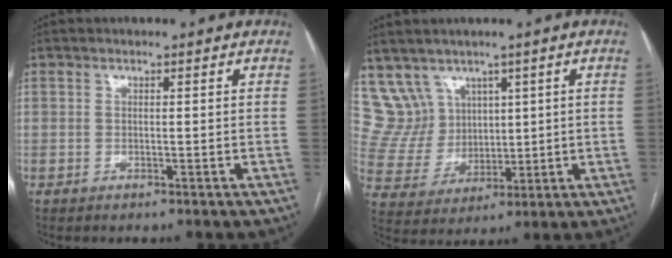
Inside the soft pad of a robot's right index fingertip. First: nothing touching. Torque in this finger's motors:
{"motor_torque": [-0.67, 0.61, -0.08, -0.08]}